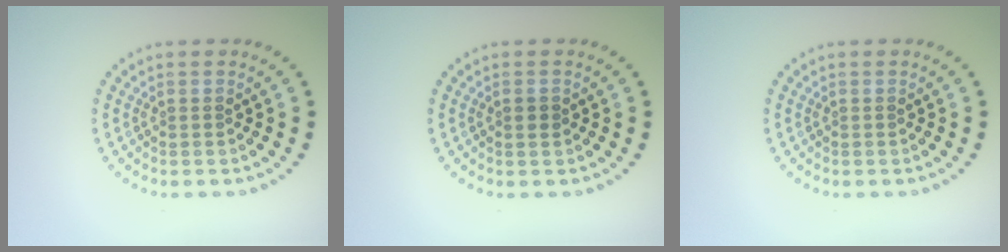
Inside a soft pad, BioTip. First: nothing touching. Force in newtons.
{"total": 0.8, "press": 0.8, "slide": 0.1}
{"total": 0.0}